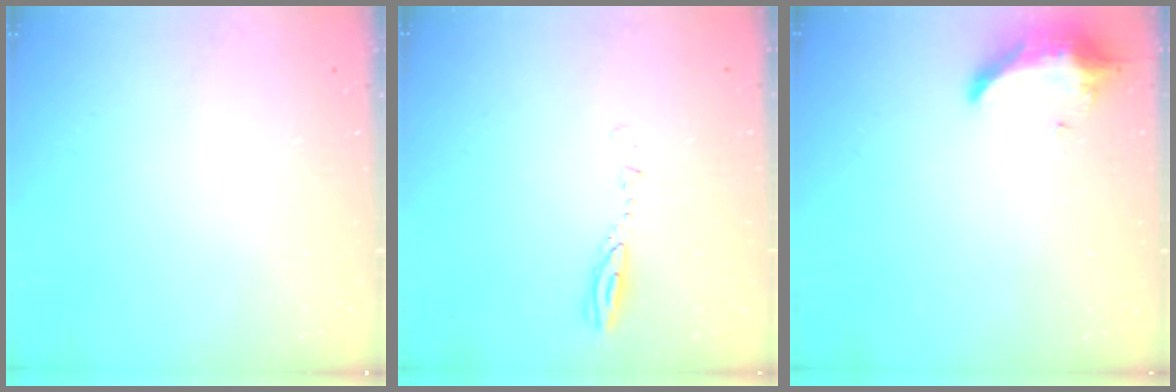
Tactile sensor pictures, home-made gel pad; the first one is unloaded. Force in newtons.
{"total": 3.5, "press": 3.4, "slide": 0.3}
{"total": 8.6, "press": 8.6, "slide": 0.3}